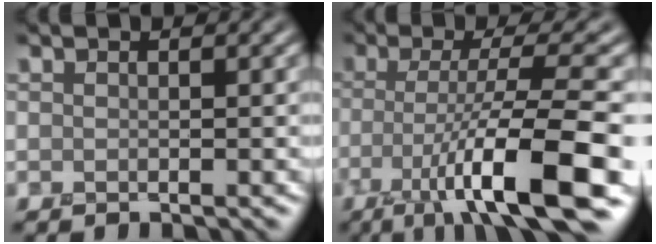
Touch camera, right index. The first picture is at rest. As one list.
[{"total": 10.1, "force": [-3.9, 1.7, 9.1], "torque": [-0.141, 0.001, -0.070]}]